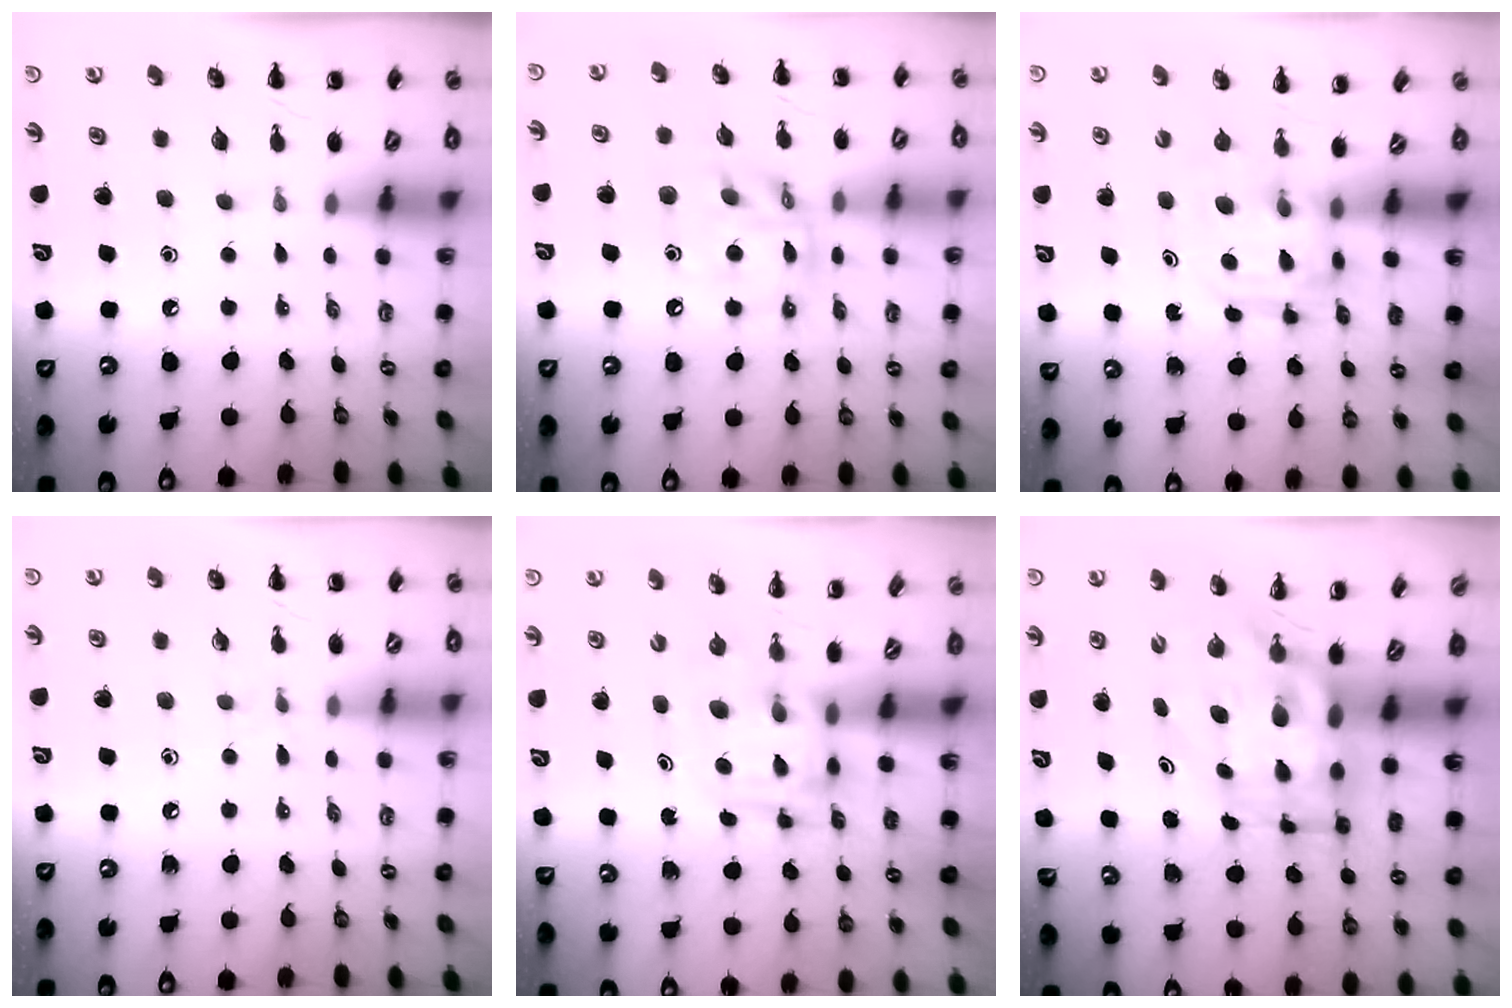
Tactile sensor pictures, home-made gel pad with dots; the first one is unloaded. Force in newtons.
{"total": 12.5, "press": 12.1, "slide": 2.8}
{"total": 3.0, "press": 3.0, "slide": 0.2}
{"total": 5.4, "press": 5.1, "slide": 1.7}
{"total": 3.9, "press": 3.9, "slide": 0.7}
{"total": 9.5, "press": 9.1, "slide": 2.7}